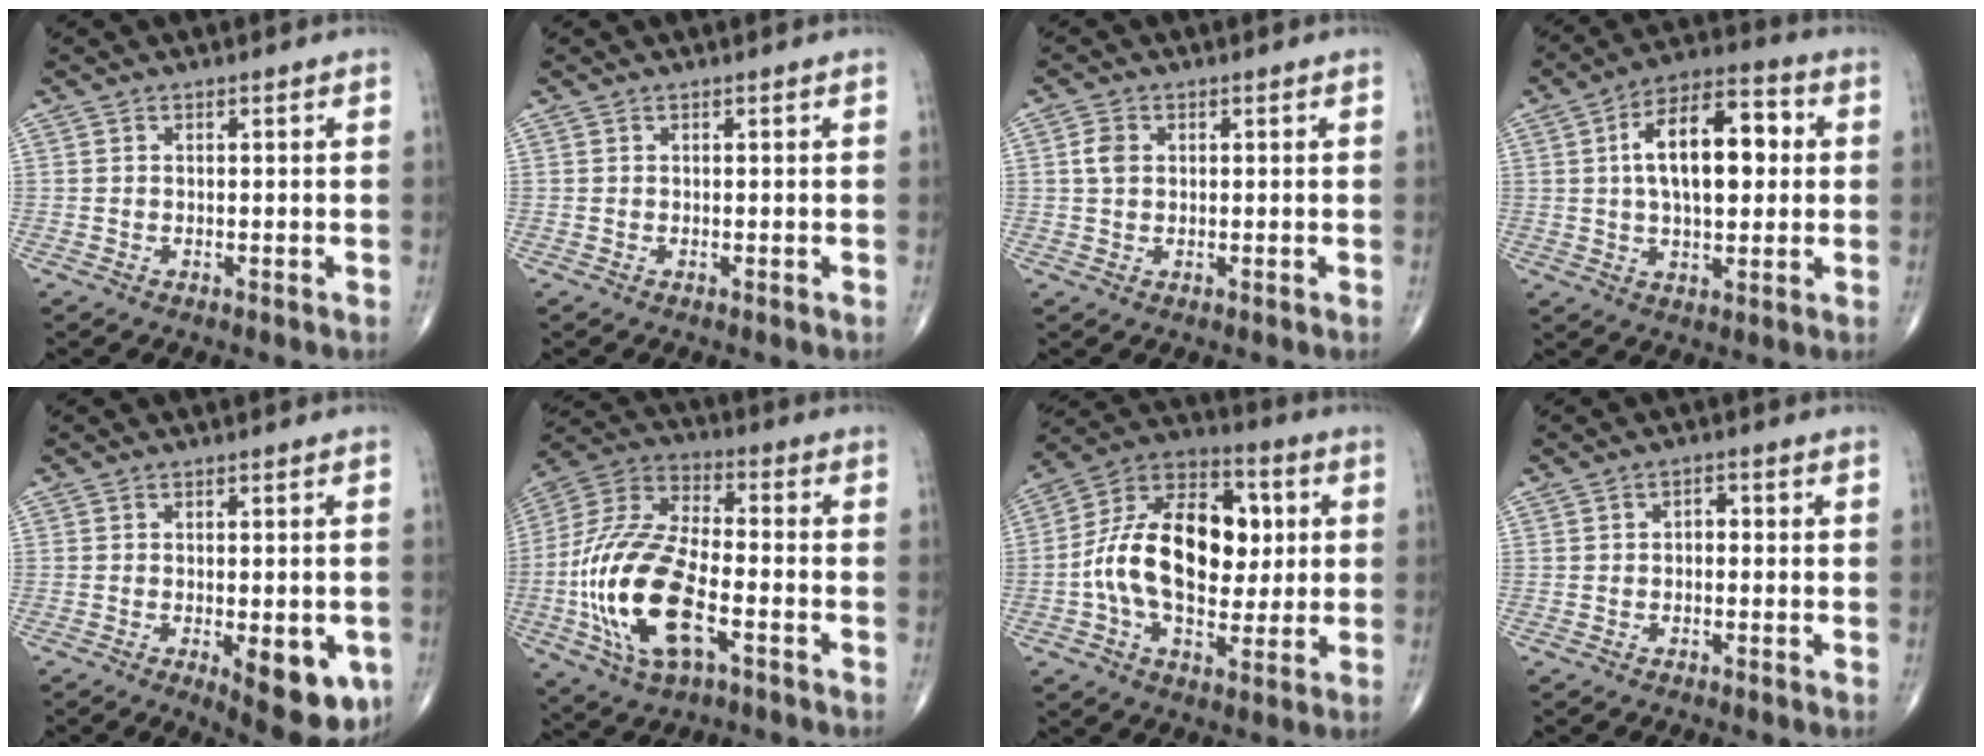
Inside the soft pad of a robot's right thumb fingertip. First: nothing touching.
{"total": 0.0}
{"total": 2.8, "force": [0.5, 2.1, 1.9], "torque": [-0.036, 0.003, 0.008]}
{"total": 16.1, "force": [2.4, 8.1, 13.7], "torque": [-0.203, 0.020, 0.032]}
{"total": 11.1, "force": [-3.6, 4.3, 9.6], "torque": [-0.106, -0.010, -0.038]}
{"total": 21.8, "force": [-6.1, 10.1, 18.3], "torque": [-0.390, 0.020, -0.109]}
{"total": 21.3, "force": [1.0, 13.0, 16.9], "torque": [-0.260, 0.022, 0.012]}
{"total": 2.0, "force": [-0.2, 1.3, 1.5], "torque": [-0.010, 0.008, -0.009]}